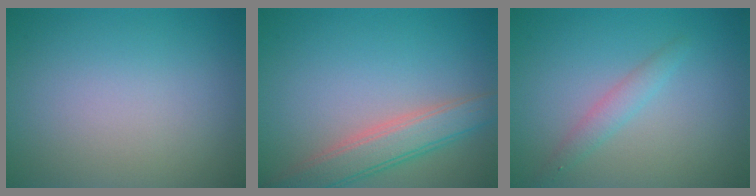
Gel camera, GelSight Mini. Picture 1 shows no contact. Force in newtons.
{"total": 4.2, "press": 4.2, "slide": 0.3}
{"total": 1.7, "press": 1.7, "slide": 0.0}